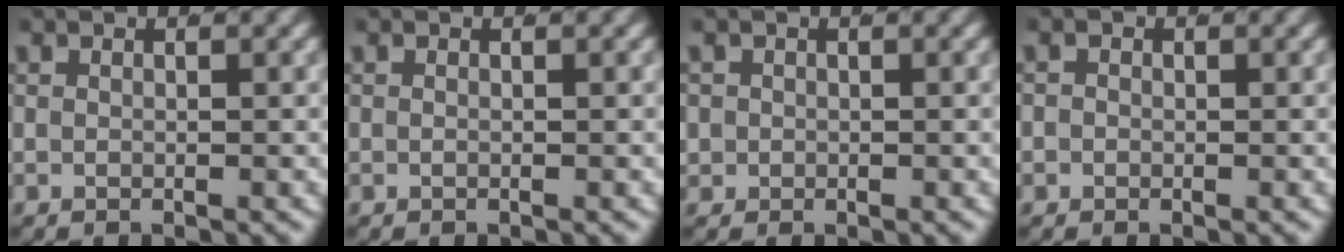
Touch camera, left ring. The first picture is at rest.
{"total": 0.0}
{"total": 2.6, "force": [-0.4, 2.5, 0.5], "torque": [-0.022, -0.014, -0.003]}
{"total": 1.2, "force": [-0.4, 1.1, 0.1], "torque": [-0.003, -0.003, -0.011]}